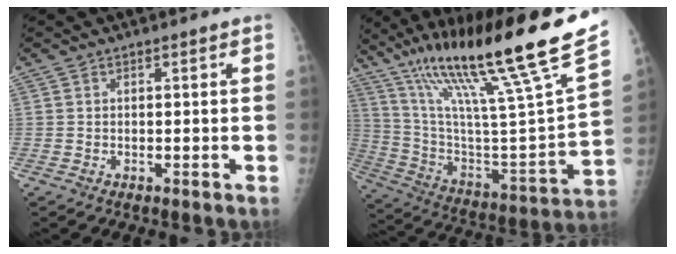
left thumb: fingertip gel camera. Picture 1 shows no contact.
{"total": 33.1, "force": [21.2, 2.9, 25.3], "torque": [-0.411, -0.053, 0.360]}